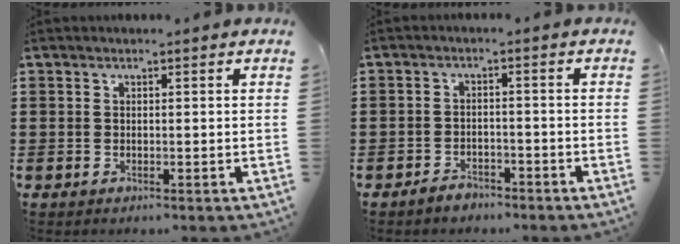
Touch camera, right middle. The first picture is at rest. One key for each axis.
{"total": 2.4, "fx": -2.2, "fy": 0.8, "fz": 0.2, "tx": -0.010, "ty": 0.005, "tz": -0.047}